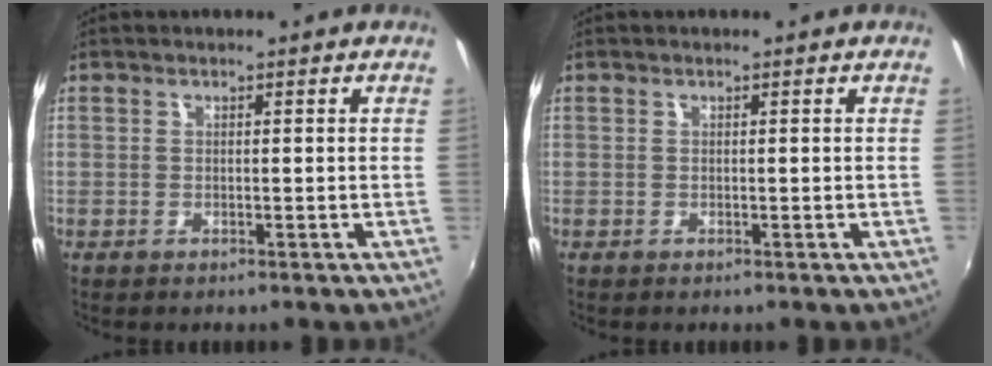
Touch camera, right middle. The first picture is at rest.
{"total": 0.0}